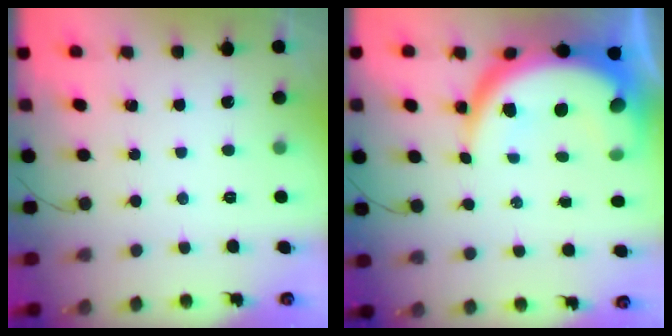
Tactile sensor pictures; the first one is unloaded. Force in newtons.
{"total": 14.2, "press": 14.2, "slide": 1.3}